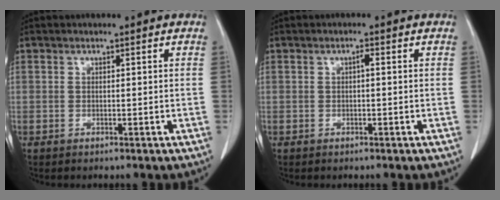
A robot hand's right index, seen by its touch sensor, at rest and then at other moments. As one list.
[{"total": 0.9, "force": [0.1, 0.2, 0.8], "torque": [-0.015, 0.002, 0.001]}]